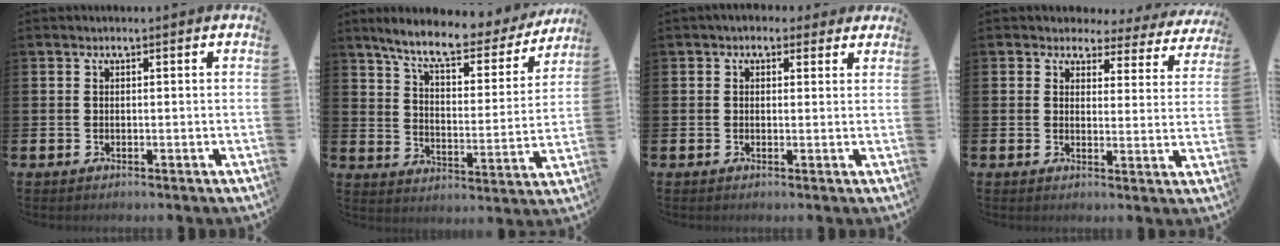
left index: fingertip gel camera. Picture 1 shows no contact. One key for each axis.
{"total": 8.7, "fx": 7.6, "fy": 1.9, "fz": 3.8, "tx": -0.098, "ty": -0.048, "tz": 0.126}
{"total": 2.1, "fx": 1.7, "fy": 1.2, "fz": 0.3, "tx": 0.002, "ty": -0.001, "tz": 0.026}
{"total": 2.8, "fx": 2.2, "fy": 1.6, "fz": 0.2, "tx": -0.006, "ty": -0.024, "tz": 0.030}